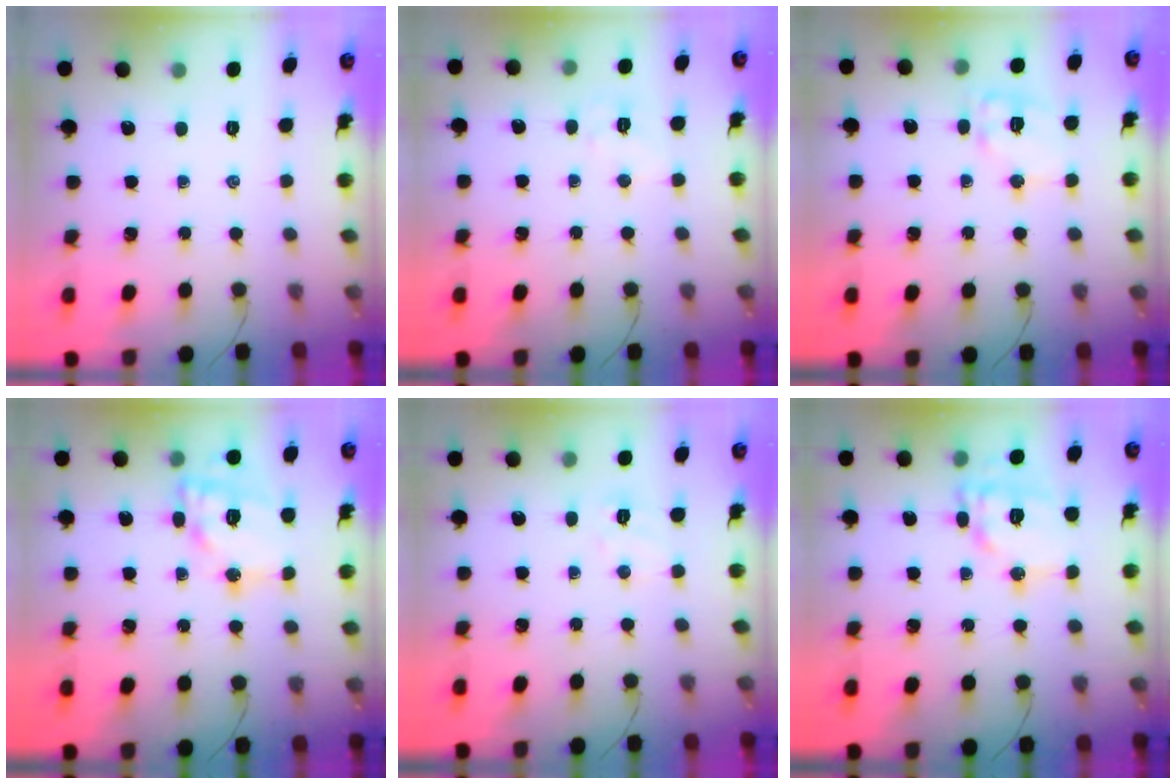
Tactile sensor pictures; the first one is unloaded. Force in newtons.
{"total": 5.6, "press": 5.5, "slide": 1.1}
{"total": 10.9, "press": 10.8, "slide": 1.1}
{"total": 15.4, "press": 15.3, "slide": 2.2}
{"total": 5.4, "press": 5.3, "slide": 1.1}
{"total": 13.4, "press": 13.4, "slide": 0.9}